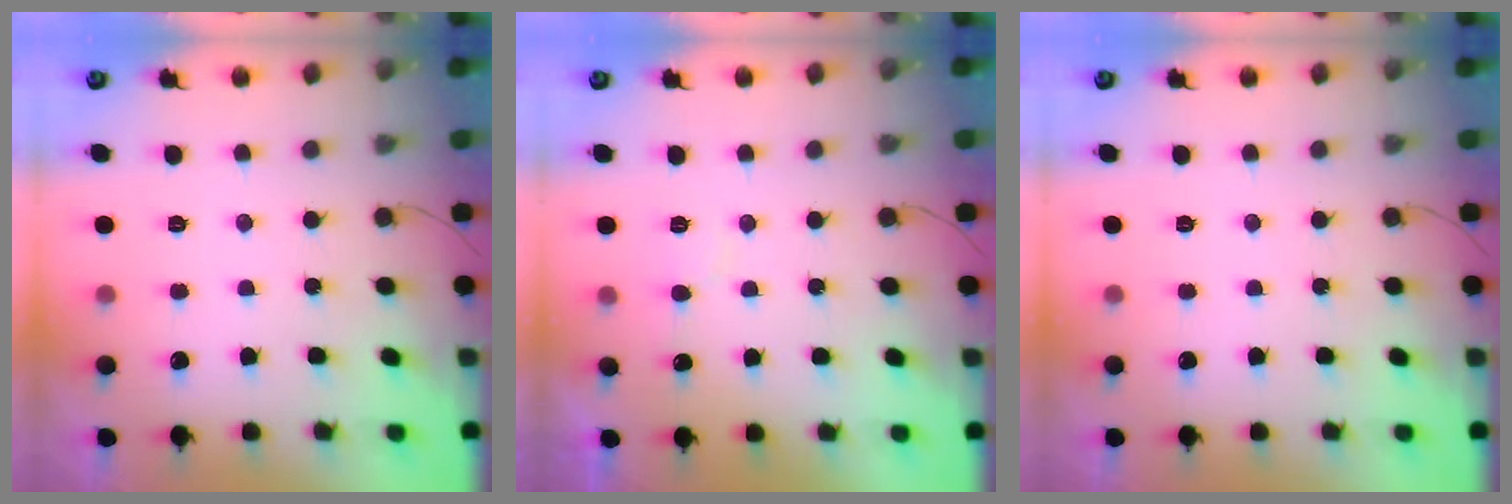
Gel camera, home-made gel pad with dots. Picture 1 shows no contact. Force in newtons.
{"total": 5.5, "press": 5.5, "slide": 0.3}
{"total": 0.0}